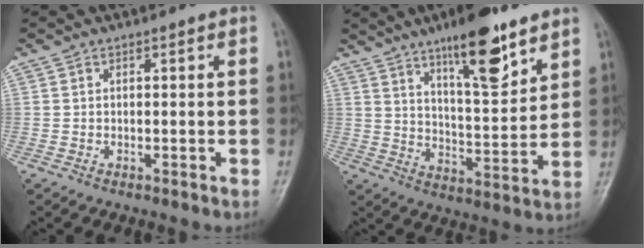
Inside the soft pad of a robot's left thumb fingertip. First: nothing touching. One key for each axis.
{"total": 14.8, "fx": 9.5, "fy": 4.1, "fz": 10.6, "tx": -0.143, "ty": -0.057, "tz": 0.157}